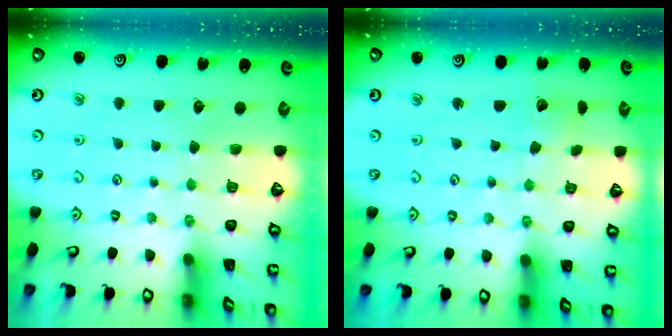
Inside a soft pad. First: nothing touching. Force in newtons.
{"total": 2.5, "press": 2.5, "slide": 0.2}